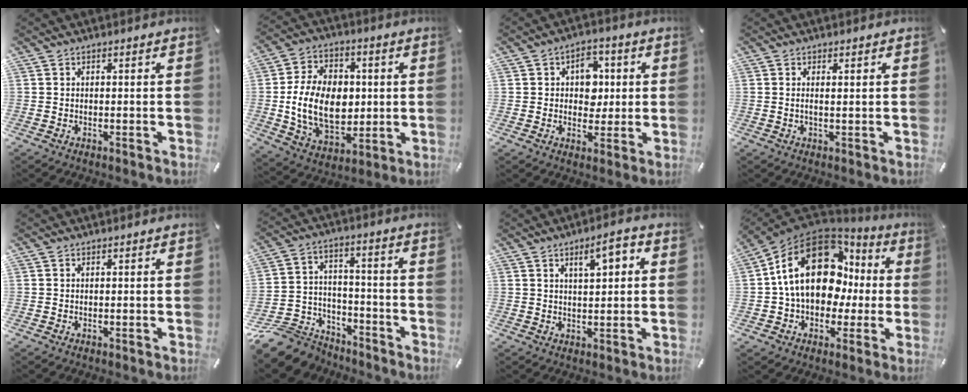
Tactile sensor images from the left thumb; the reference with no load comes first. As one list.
[{"total": 16.8, "force": [-0.4, 12.1, 11.6], "torque": [-0.231, 0.012, -0.004]}, {"total": 8.0, "force": [1.1, 6.6, 4.4], "torque": [-0.051, 0.002, 0.013]}, {"total": 1.5, "force": [0.1, 0.1, 1.5], "torque": [-0.028, -0.005, 0.003]}, {"total": 0.0}, {"total": 12.0, "force": [-8.8, 7.4, 3.4], "torque": [-0.066, 0.052, -0.160]}, {"total": 6.7, "force": [2.7, 2.3, 5.6], "torque": [-0.082, -0.005, 0.038]}, {"total": 21.9, "force": [4.1, 15.4, 15.0], "torque": [-0.275, -0.011, 0.071]}]